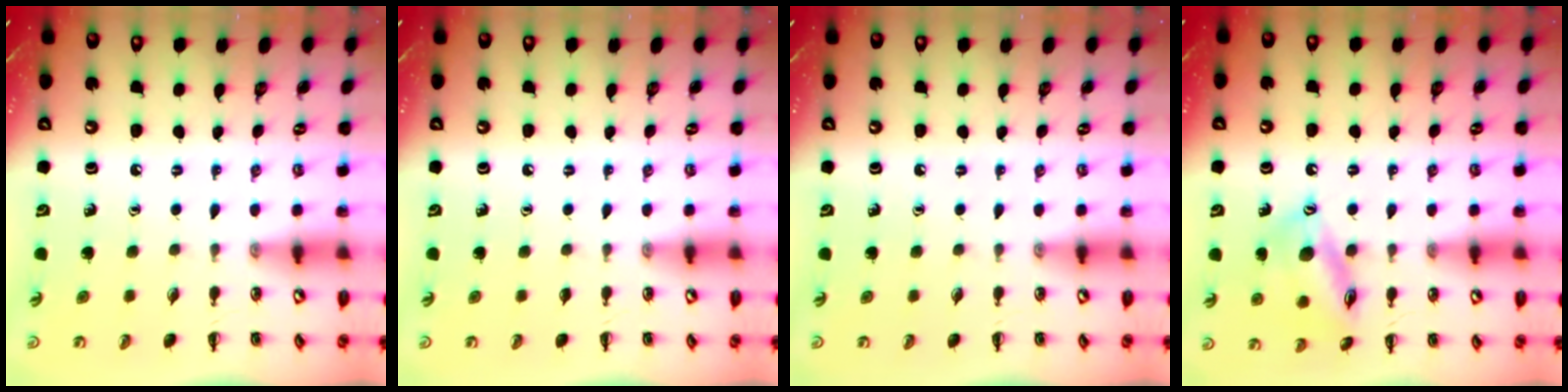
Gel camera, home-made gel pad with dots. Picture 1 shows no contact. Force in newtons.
{"total": 0.0}
{"total": 0.0}
{"total": 14.5, "press": 14.4, "slide": 1.7}